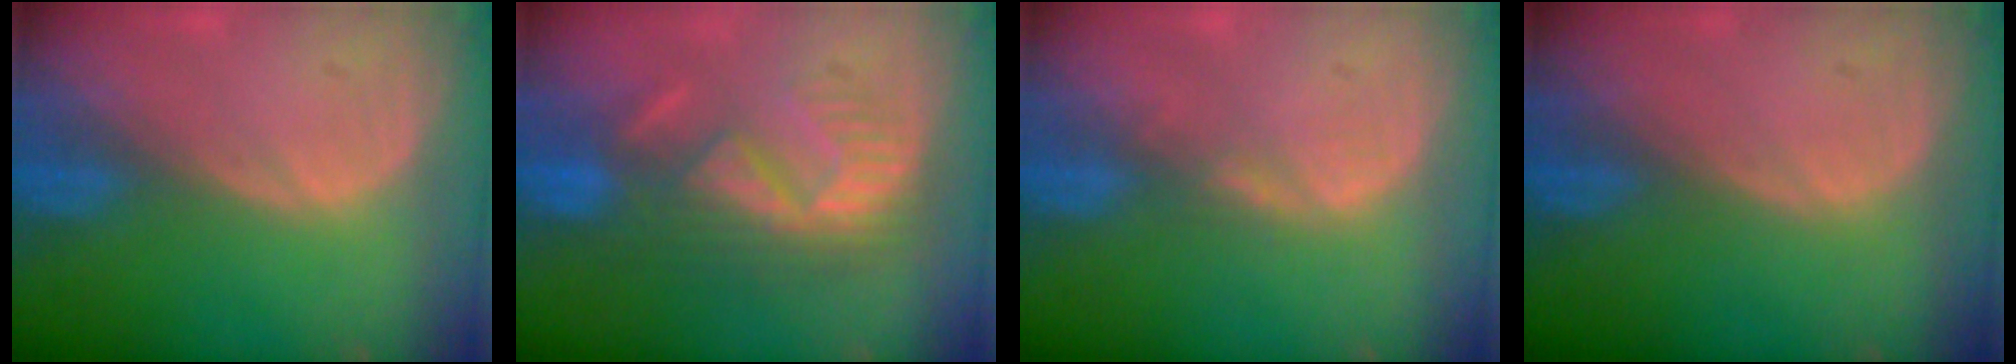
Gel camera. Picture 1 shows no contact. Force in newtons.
{"total": 9.0, "press": 8.4, "slide": 3.2}
{"total": 1.3, "press": 1.3, "slide": 0.2}
{"total": 0.0}